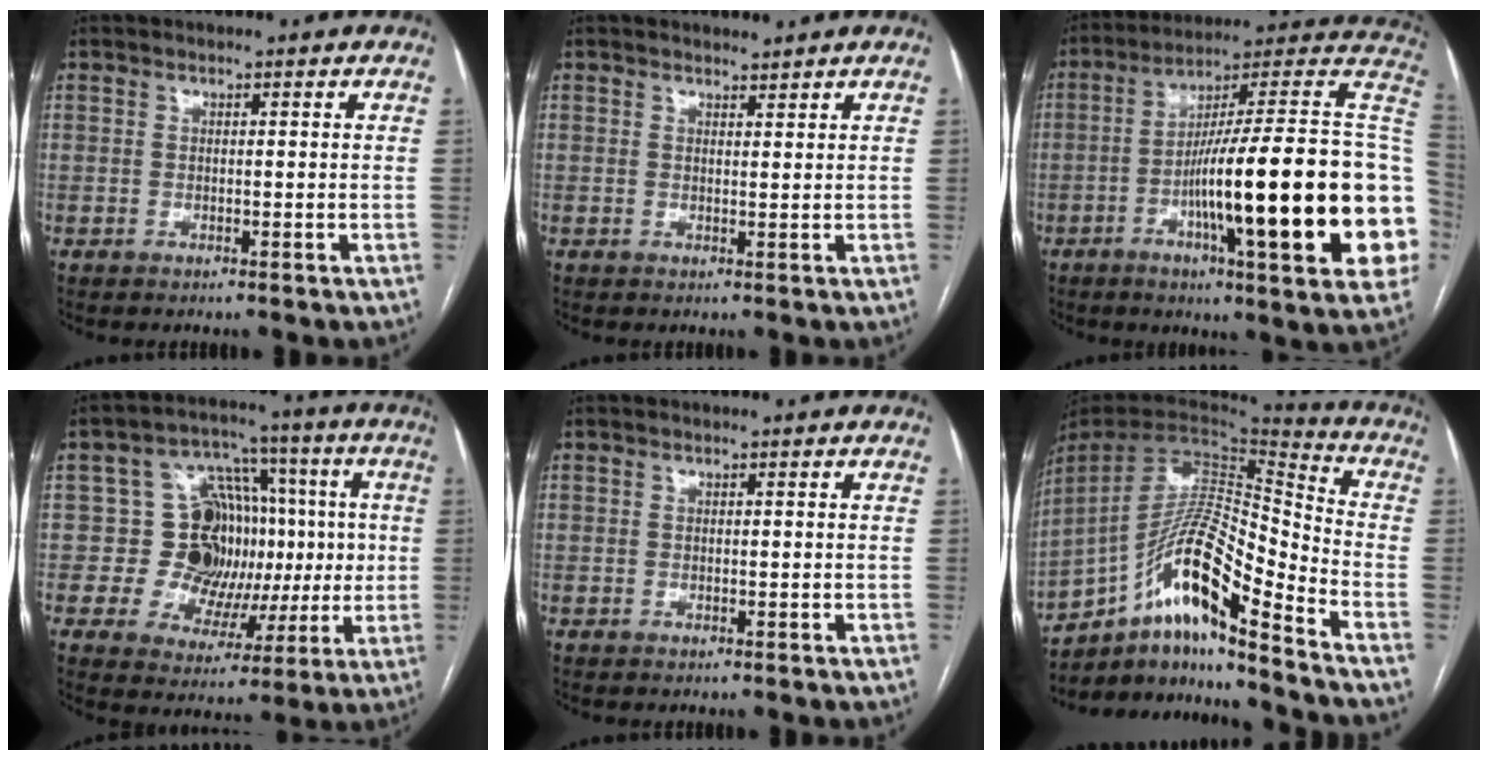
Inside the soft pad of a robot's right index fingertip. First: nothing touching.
{"total": 1.7, "force": [1.7, 0.2, 0.3], "torque": [-0.006, 0.001, 0.028]}
{"total": 30.4, "force": [-5.1, 2.5, 29.9], "torque": [-0.336, 0.009, -0.091]}
{"total": 13.7, "force": [0.7, 11.1, 8.0], "torque": [-0.091, 0.050, 0.028]}
{"total": 0.0}
{"total": 18.2, "force": [-11.8, 1.3, 13.8], "torque": [-0.268, 0.008, -0.213]}